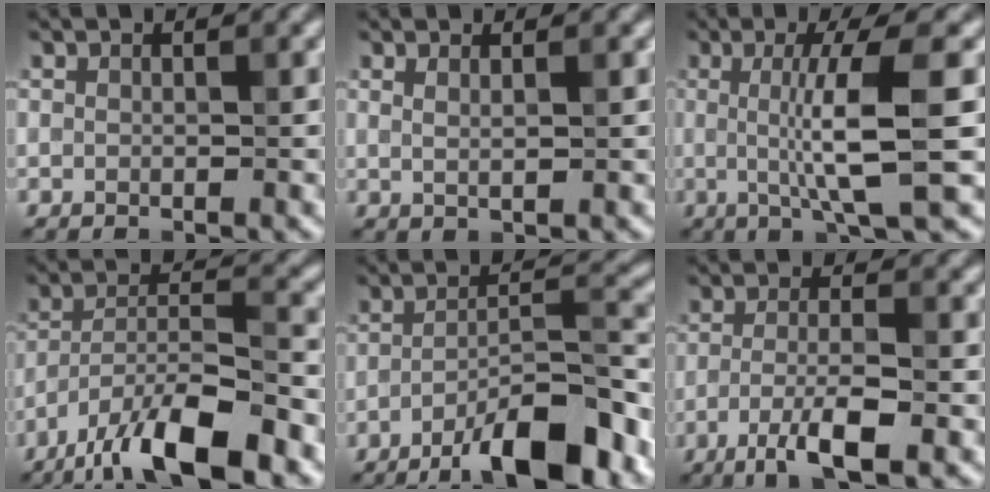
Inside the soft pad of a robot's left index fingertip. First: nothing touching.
{"total": 1.8, "force": [0.9, 0.7, 1.4], "torque": [-0.014, -0.001, 0.006]}
{"total": 7.5, "force": [0.0, 1.3, 7.4], "torque": [-0.118, -0.002, 0.002]}
{"total": 10.4, "force": [-7.3, 2.3, 7.0], "torque": [-0.118, 0.009, -0.137]}
{"total": 10.2, "force": [-6.7, 2.3, 7.2], "torque": [-0.105, 0.016, -0.114]}
{"total": 5.2, "force": [-2.4, 1.2, 4.4], "torque": [-0.082, 0.003, -0.047]}